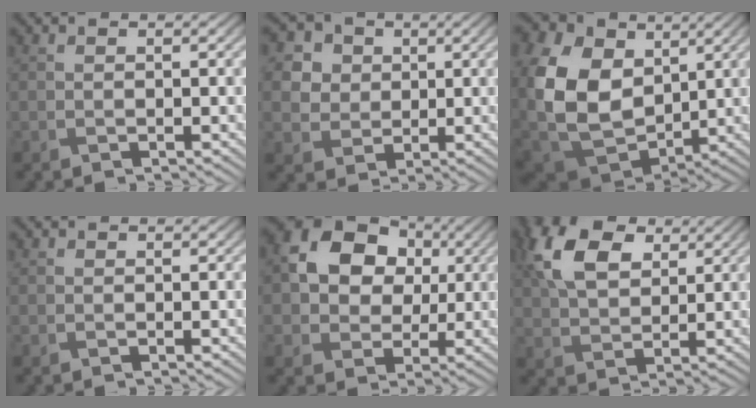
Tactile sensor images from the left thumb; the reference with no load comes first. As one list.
[{"total": 7.0, "force": [2.6, 5.9, 2.7], "torque": [-0.120, 0.005, 0.048]}, {"total": 15.0, "force": [3.0, 11.3, 9.4], "torque": [-0.263, -0.014, 0.066]}, {"total": 0.0}, {"total": 12.4, "force": [3.0, 9.5, 7.3], "torque": [-0.165, 0.033, 0.043]}, {"total": 10.3, "force": [4.4, 6.2, 7.0], "torque": [-0.176, 0.020, 0.083]}]